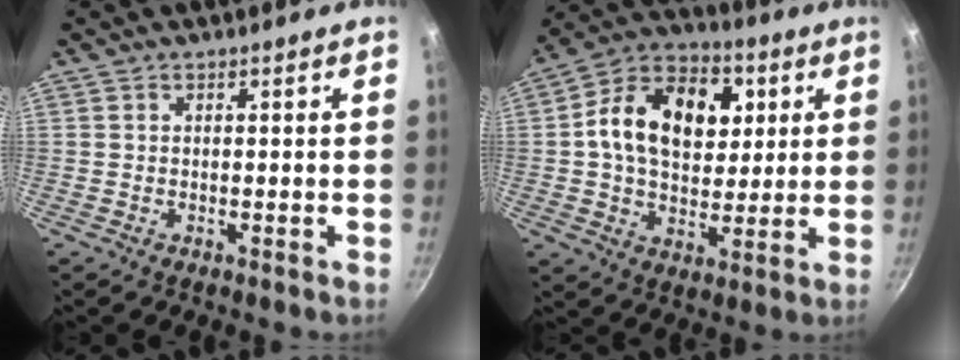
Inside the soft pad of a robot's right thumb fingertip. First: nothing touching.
{"total": 18.9, "force": [4.2, 13.2, 12.9], "torque": [-0.175, 0.010, 0.055]}